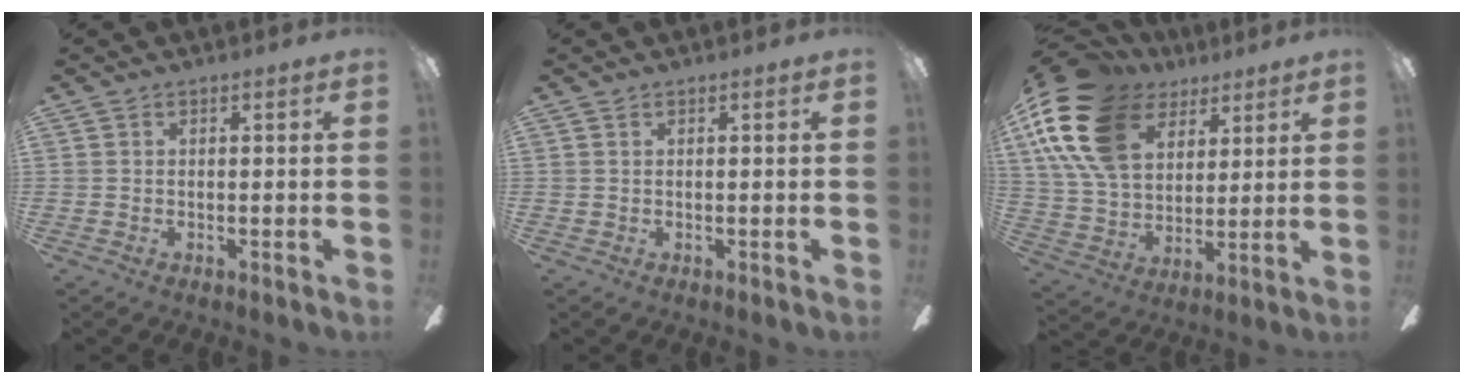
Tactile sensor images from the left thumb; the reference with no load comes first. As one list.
[{"total": 0.0}, {"total": 21.9, "force": [10.0, 14.2, 13.3], "torque": [-0.293, -0.033, 0.182]}]